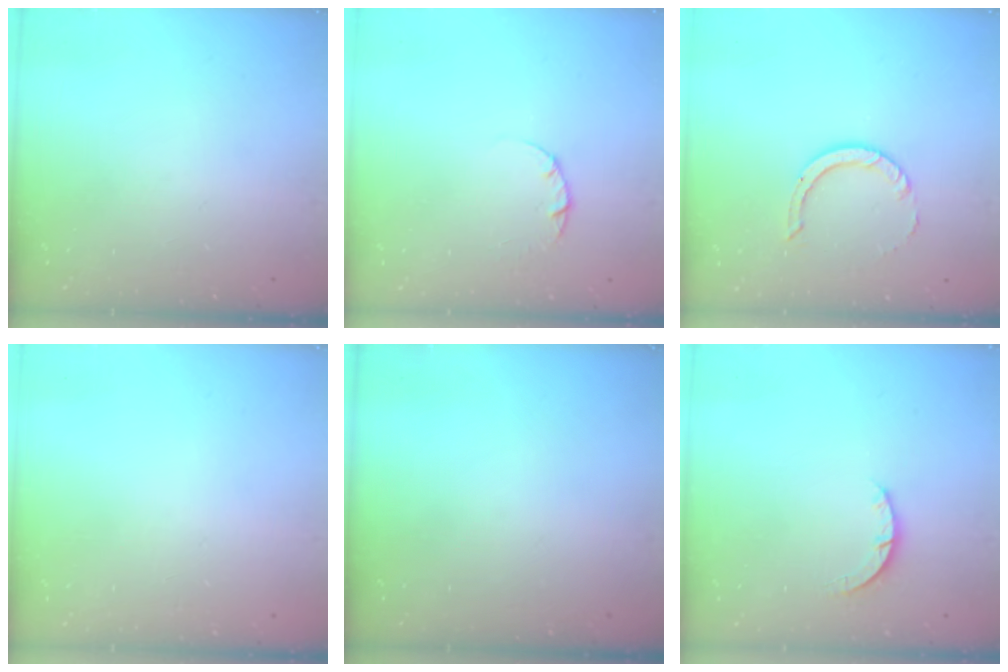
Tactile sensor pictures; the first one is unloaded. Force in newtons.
{"total": 2.2, "press": 2.2, "slide": 0.3}
{"total": 5.3, "press": 5.3, "slide": 0.1}
{"total": 2.6, "press": 2.6, "slide": 0.2}
{"total": 0.0}
{"total": 2.9, "press": 2.9, "slide": 0.4}